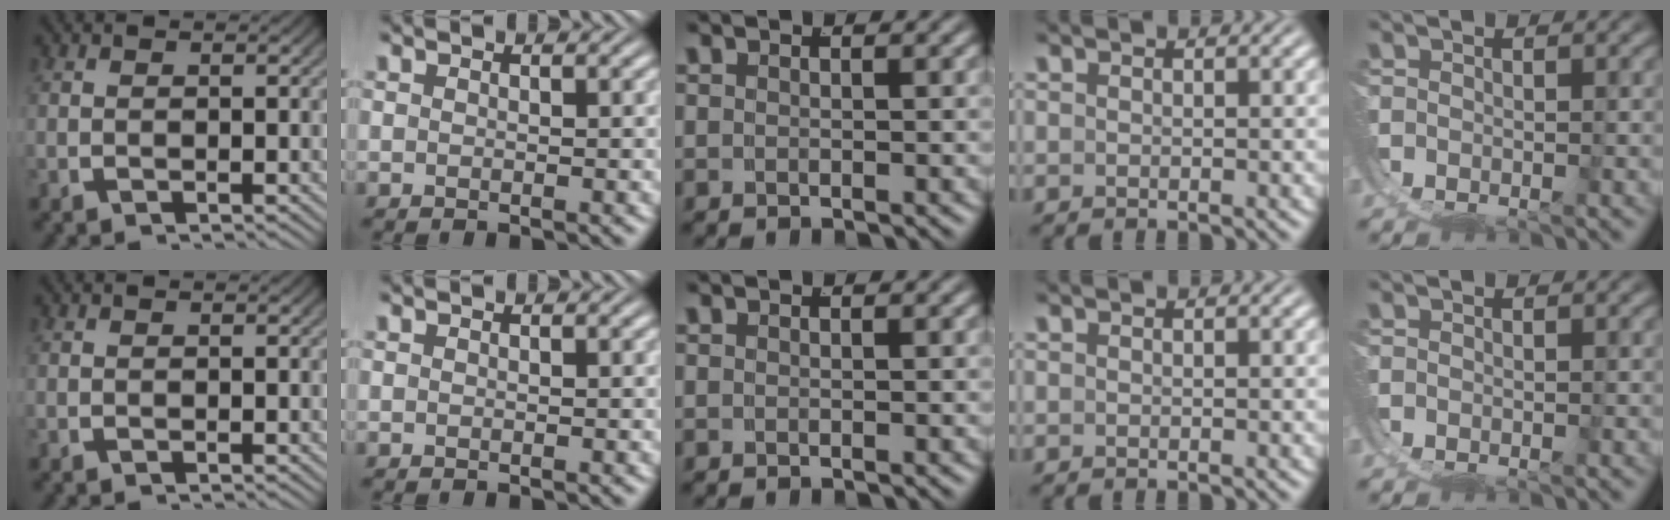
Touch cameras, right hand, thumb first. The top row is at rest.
{}